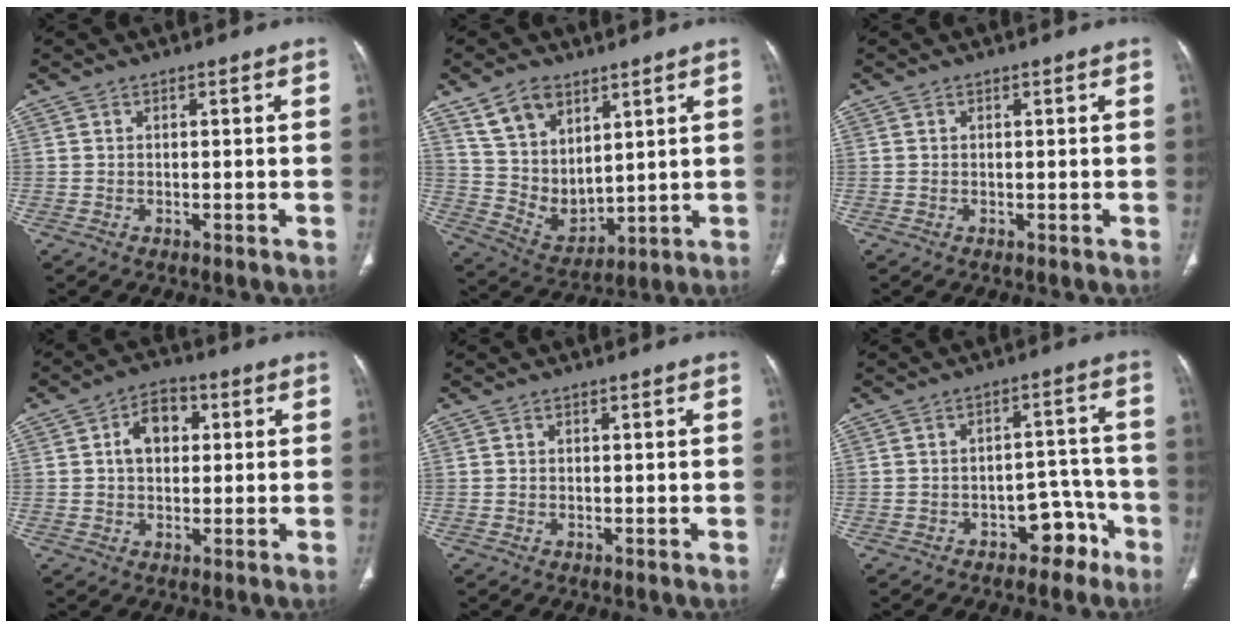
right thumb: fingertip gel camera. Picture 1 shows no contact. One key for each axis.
{"total": 11.5, "fx": 6.5, "fy": 7.2, "fz": 6.1, "tx": -0.079, "ty": -0.043, "tz": 0.140}
{"total": 0.0}
{"total": 9.0, "fx": 1.9, "fy": 6.3, "fz": 6.1, "tx": -0.068, "ty": 0.010, "tz": 0.024}
{"total": 0.0}
{"total": 6.6, "fx": -4.1, "fy": 4.4, "fz": 2.9, "tx": -0.007, "ty": 0.059, "tz": -0.054}